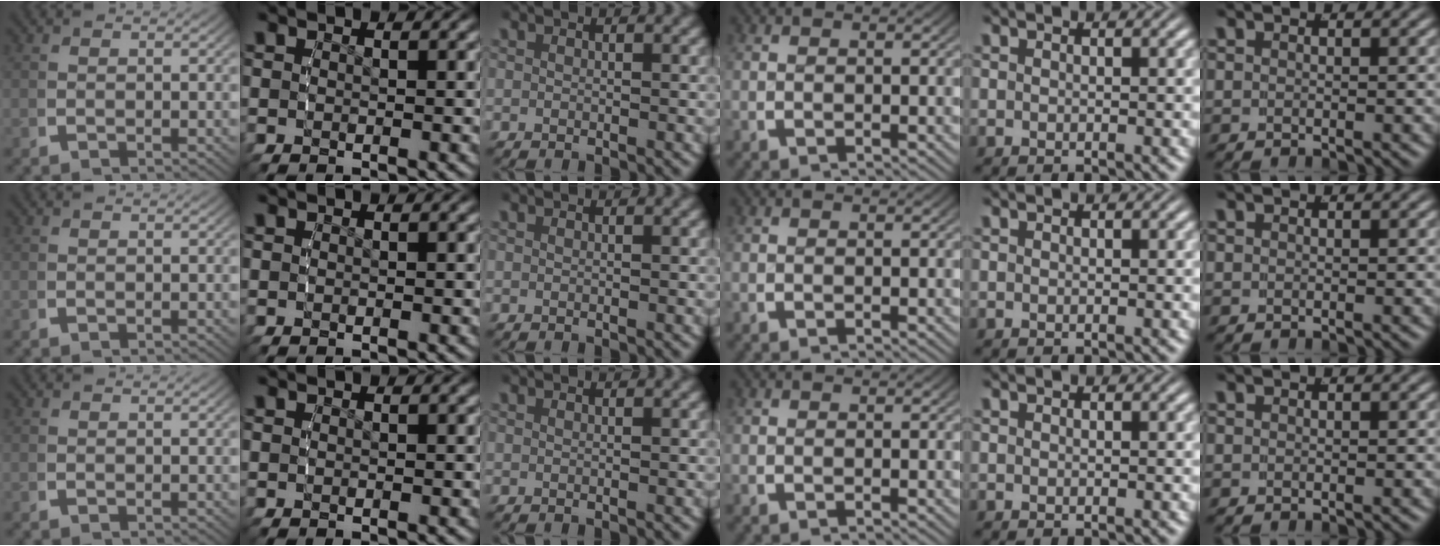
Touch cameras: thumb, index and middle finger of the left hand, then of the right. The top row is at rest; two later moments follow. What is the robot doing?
{"motion": "grasp_and_lifting", "object": "bottle cap"}